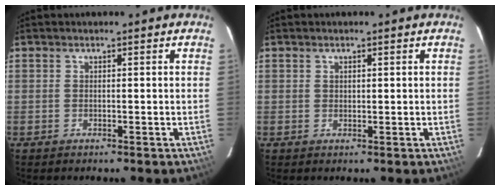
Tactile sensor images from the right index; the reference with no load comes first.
{"total": 0.7, "force": [0.4, 0.5, 0.3], "torque": [-0.004, 0.002, 0.008]}